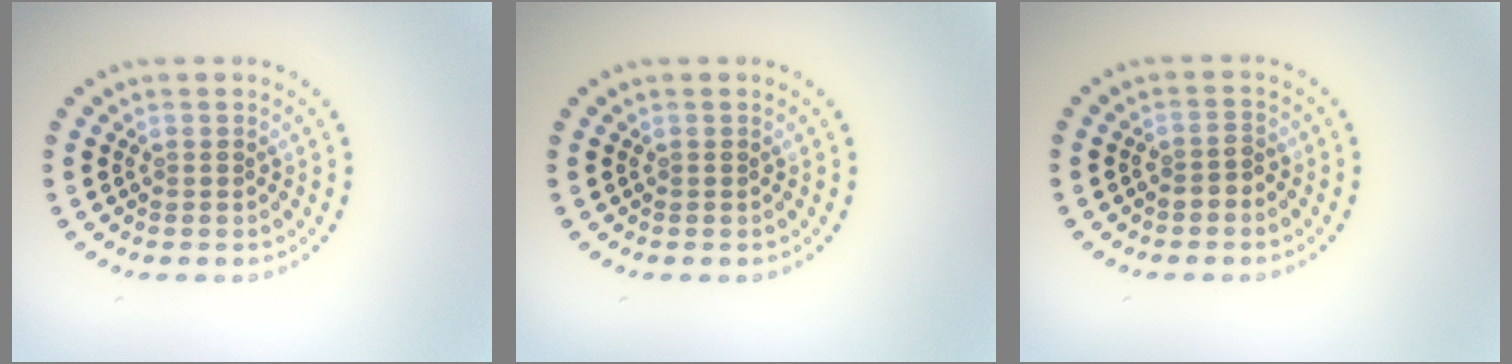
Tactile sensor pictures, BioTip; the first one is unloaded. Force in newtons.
{"total": 0.0}
{"total": 1.5, "press": 1.3, "slide": 0.7}